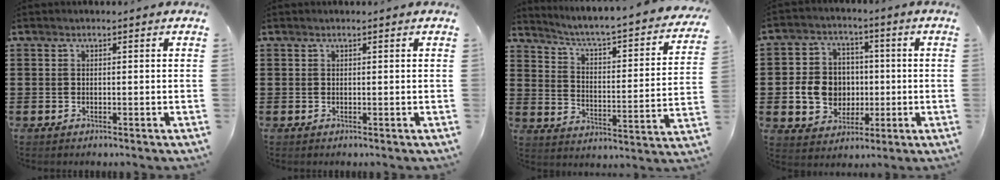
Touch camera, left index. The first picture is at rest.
{"total": 0.0}
{"total": 3.2, "force": [2.7, -0.2, 1.8], "torque": [-0.052, -0.040, 0.030]}
{"total": 8.2, "force": [-0.7, 7.4, 3.3], "torque": [-0.081, 0.015, -0.013]}